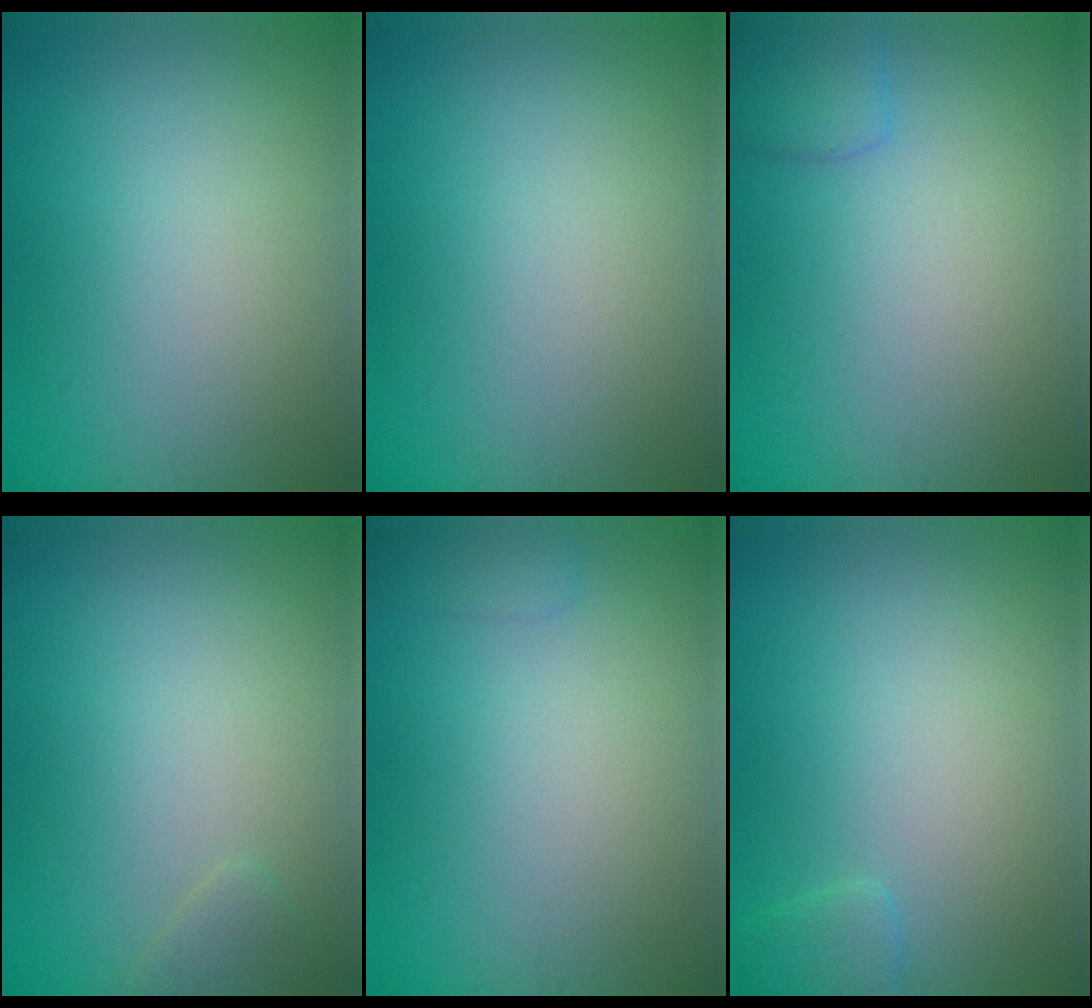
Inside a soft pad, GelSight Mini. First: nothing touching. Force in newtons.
{"total": 0.0}
{"total": 1.7, "press": 1.7, "slide": 0.1}
{"total": 1.0, "press": 1.0, "slide": 0.0}
{"total": 1.1, "press": 1.1, "slide": 0.1}
{"total": 1.1, "press": 1.1, "slide": 0.1}